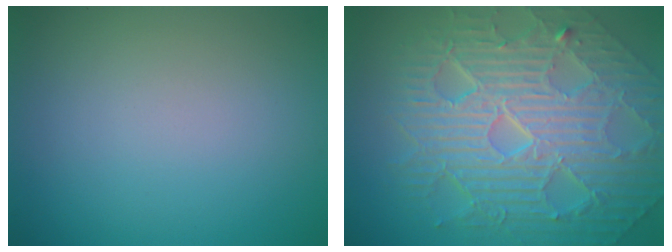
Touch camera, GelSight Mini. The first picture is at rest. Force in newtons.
{"total": 11.1, "press": 7.2, "slide": 8.5}